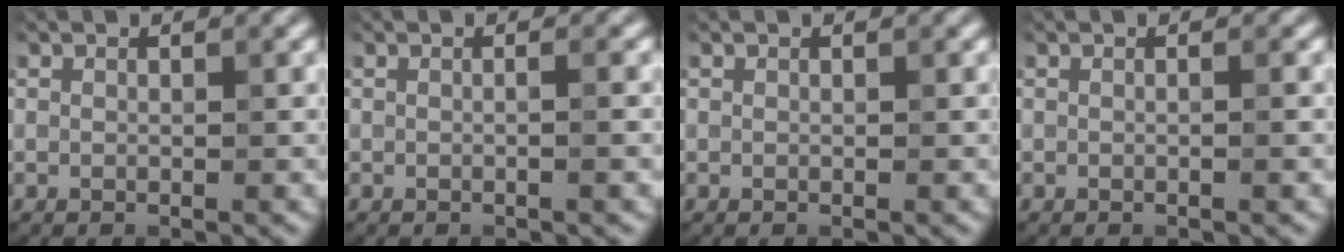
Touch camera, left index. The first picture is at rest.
{"total": 1.9, "force": [-0.2, 0.9, 1.6], "torque": [-0.005, -0.002, -0.021]}
{"total": 0.0}
{"total": 0.9, "force": [-0.4, 0.4, 0.7], "torque": [-0.008, -0.004, -0.015]}